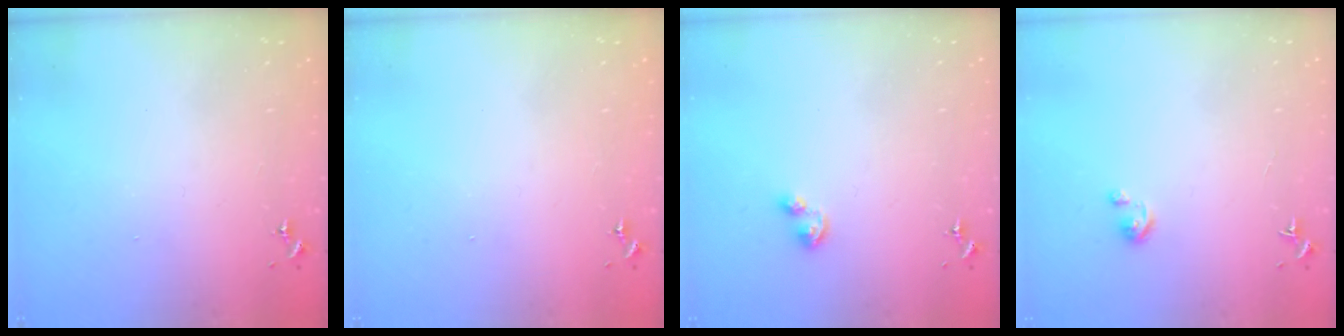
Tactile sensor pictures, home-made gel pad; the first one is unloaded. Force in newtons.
{"total": 0.0}
{"total": 3.0, "press": 3.0, "slide": 0.4}
{"total": 2.7, "press": 2.6, "slide": 0.3}